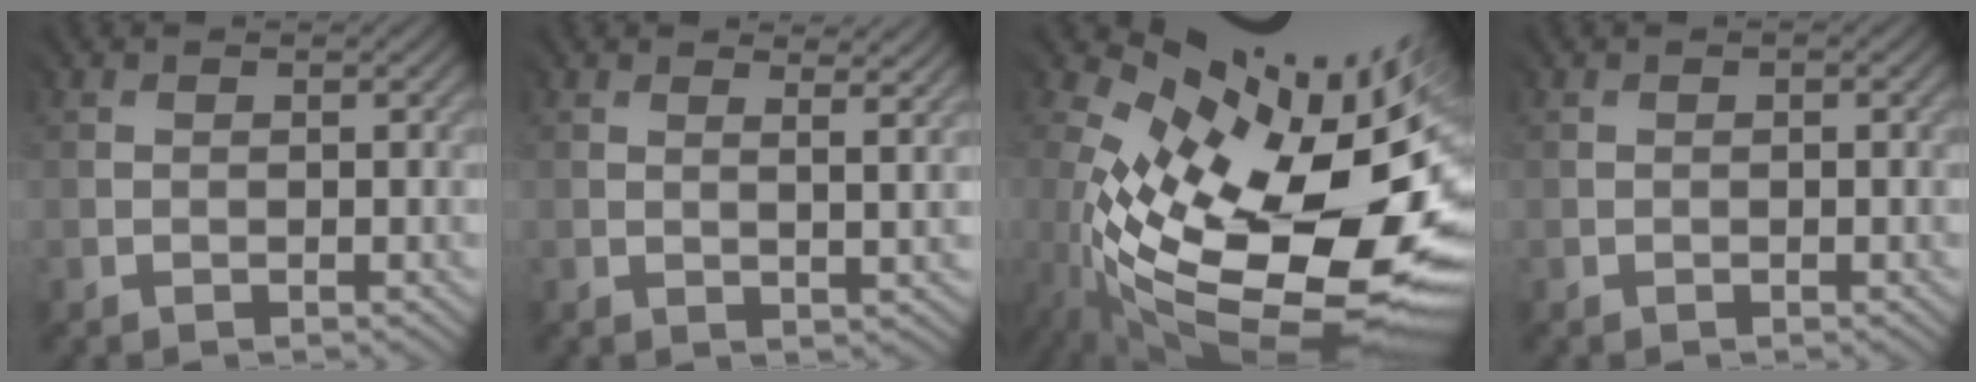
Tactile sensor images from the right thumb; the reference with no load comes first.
{"total": 3.1, "force": [2.4, 0.2, 1.9], "torque": [-0.030, 0.001, 0.033]}
{"total": 16.7, "force": [-2.4, 8.1, 14.5], "torque": [-0.261, -0.049, -0.018]}
{"total": 0.0}